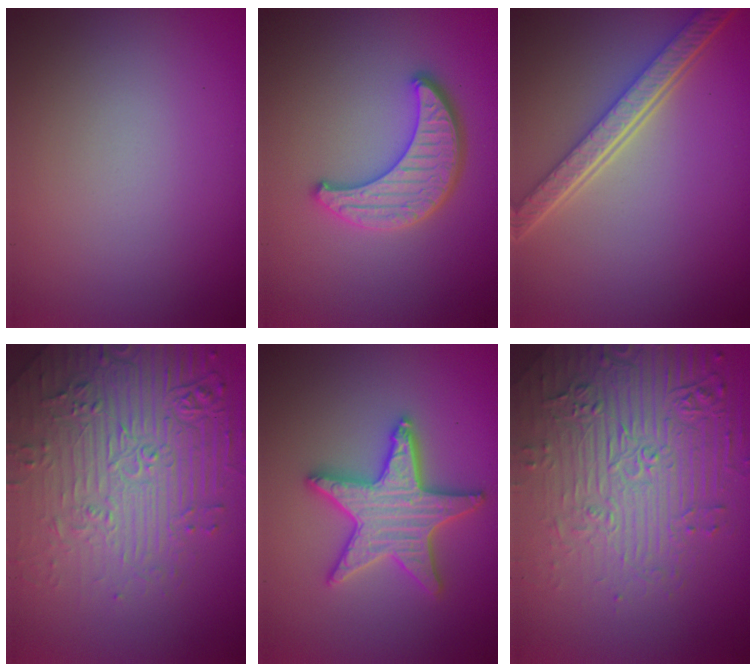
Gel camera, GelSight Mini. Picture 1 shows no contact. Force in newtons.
{"total": 4.1, "press": 3.6, "slide": 1.9}
{"total": 5.6, "press": 4.1, "slide": 3.8}
{"total": 6.9, "press": 5.6, "slide": 4.0}
{"total": 5.2, "press": 5.1, "slide": 0.9}
{"total": 7.8, "press": 5.6, "slide": 5.4}